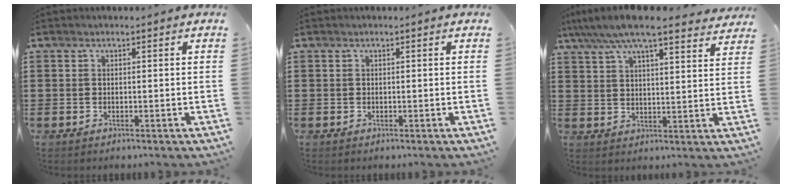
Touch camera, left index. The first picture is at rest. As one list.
[{"total": 0.0}, {"total": 7.8, "force": [6.8, 0.6, 3.8], "torque": [-0.096, -0.024, 0.121]}]